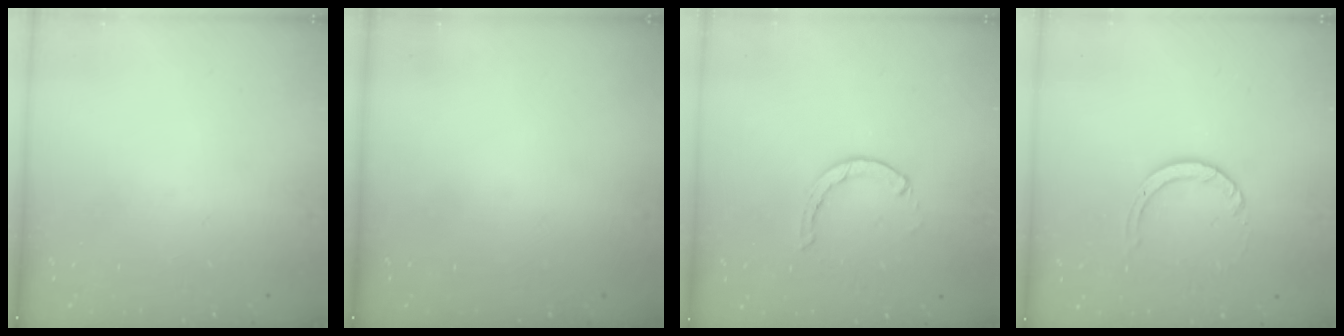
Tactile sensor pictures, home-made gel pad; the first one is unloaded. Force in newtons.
{"total": 0.0}
{"total": 1.3, "press": 1.3, "slide": 0.3}
{"total": 3.1, "press": 3.1, "slide": 0.3}